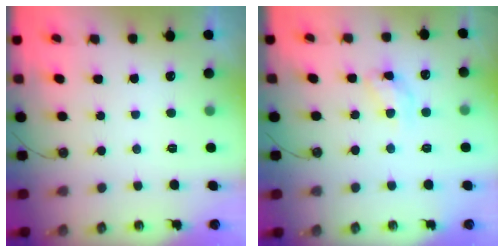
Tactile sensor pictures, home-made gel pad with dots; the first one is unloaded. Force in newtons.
{"total": 10.9, "press": 10.9, "slide": 0.8}